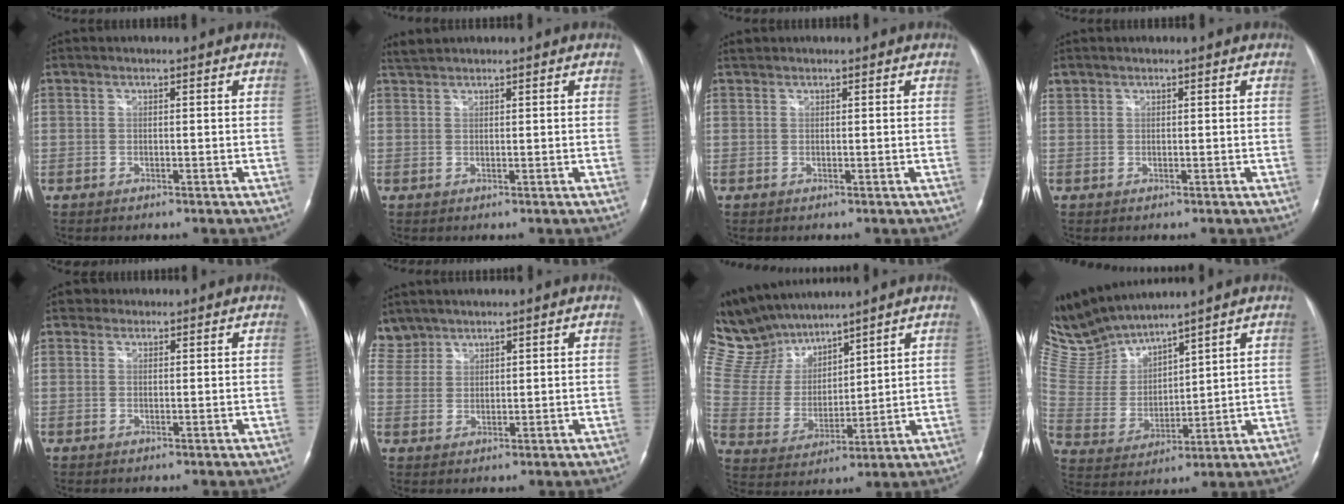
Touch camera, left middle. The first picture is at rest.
{"total": 1.7, "force": [1.7, 0.1, 0.1], "torque": [-0.010, 0.014, 0.038]}
{"total": 0.7, "force": [0.6, 0.3, -0.1], "torque": [-0.007, 0.013, 0.014]}
{"total": 0.9, "force": [0.7, 0.6, 0.0], "torque": [-0.001, 0.014, 0.015]}
{"total": 1.5, "force": [1.0, 1.1, -0.1], "torque": [0.008, 0.010, 0.010]}
{"total": 4.9, "force": [4.2, 2.3, -0.4], "torque": [0.010, 0.011, 0.092]}
{"total": 13.5, "force": [12.3, 4.0, 3.8], "torque": [-0.098, 0.020, 0.254]}
{"total": 10.4, "force": [10.3, 0.5, 1.4], "torque": [-0.060, 0.004, 0.231]}